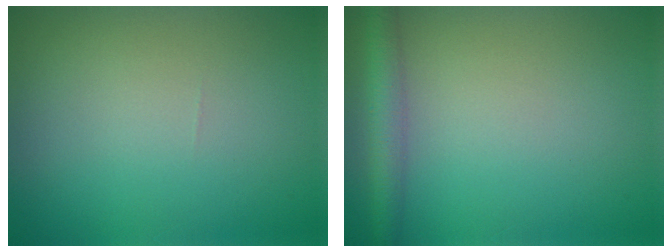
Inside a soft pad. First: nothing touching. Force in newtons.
{"total": 3.0, "press": 3.0, "slide": 0.1}